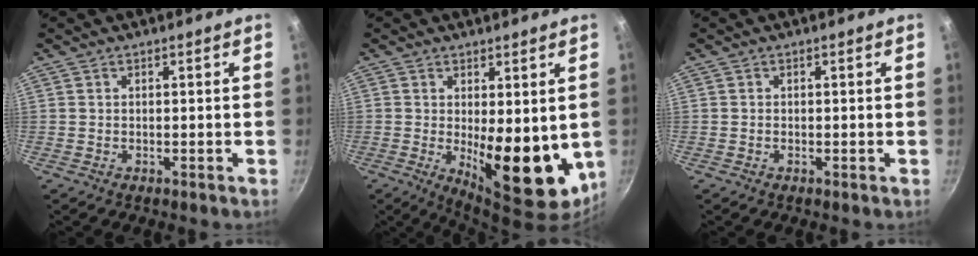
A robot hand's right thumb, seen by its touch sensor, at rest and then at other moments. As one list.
[{"total": 14.3, "force": [-0.7, 5.9, 13.0], "torque": [-0.152, -0.027, 0.007]}, {"total": 0.0}]